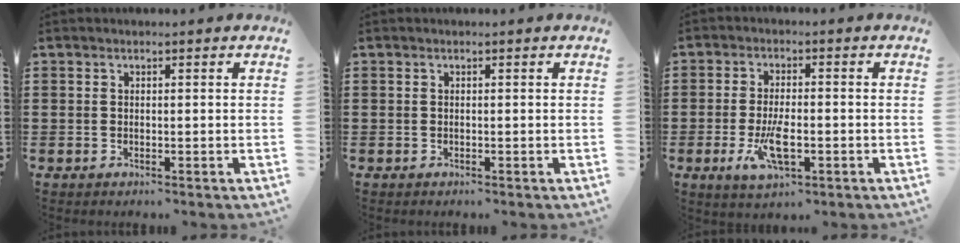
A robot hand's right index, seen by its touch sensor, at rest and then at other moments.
{"total": 0.0}
{"total": 7.1, "force": [-2.1, 2.7, 6.2], "torque": [-0.136, -0.013, -0.039]}